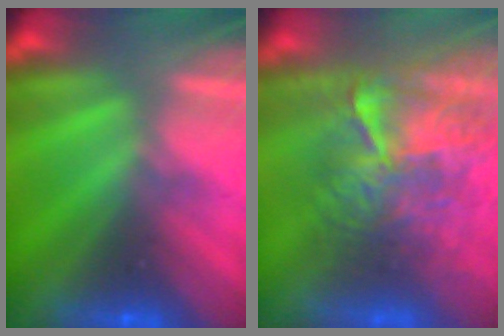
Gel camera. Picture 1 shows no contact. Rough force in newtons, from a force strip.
{"total": 8.0}